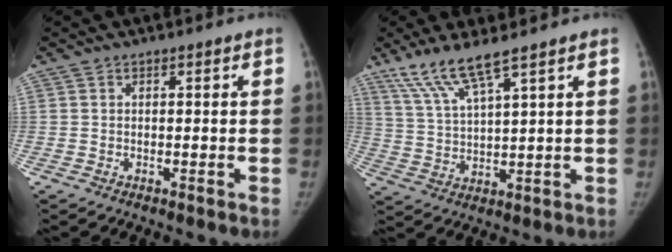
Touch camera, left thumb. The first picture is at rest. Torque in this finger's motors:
{"motor_torque": [0.32, 0.02, 0.98, -0.78, 0.07]}